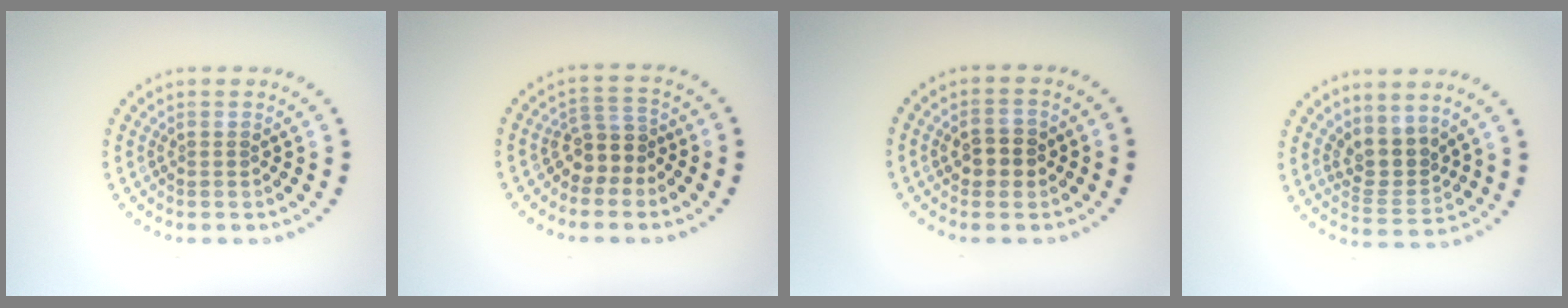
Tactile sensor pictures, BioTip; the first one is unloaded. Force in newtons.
{"total": 2.8, "press": 2.3, "slide": 1.5}
{"total": 2.5, "press": 2.5, "slide": 0.2}
{"total": 3.3, "press": 2.5, "slide": 2.1}